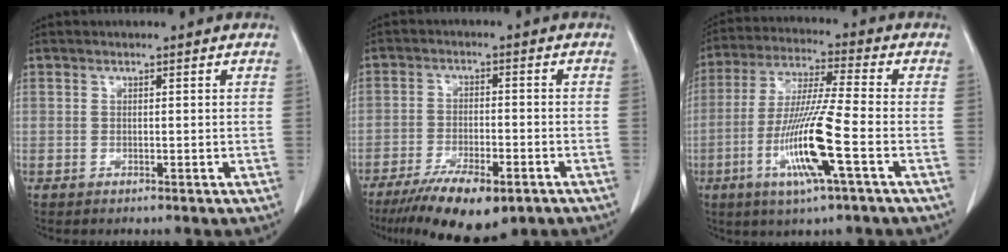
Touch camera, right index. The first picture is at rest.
{"total": 12.5, "force": [-8.3, 3.0, 8.8], "torque": [-0.145, -0.025, -0.129]}
{"total": 13.2, "force": [-4.6, -0.2, 12.4], "torque": [-0.251, -0.015, -0.091]}